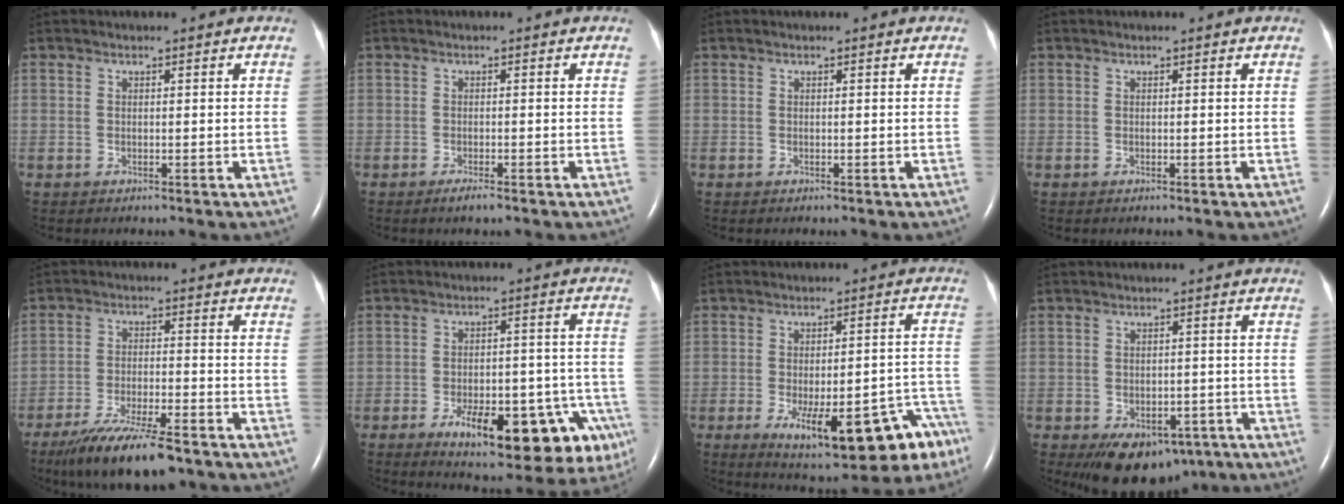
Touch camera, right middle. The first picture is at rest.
{"total": 1.6, "force": [-1.1, 0.1, 1.1], "torque": [-0.027, -0.005, -0.020]}
{"total": 0.0}
{"total": 0.0}
{"total": 12.2, "force": [-9.3, 2.0, 7.6], "torque": [-0.133, -0.030, -0.155]}
{"total": 19.8, "force": [-10.8, 7.2, 14.9], "torque": [-0.115, 0.032, -0.138]}
{"total": 18.0, "force": [-10.3, 4.9, 13.9], "torque": [-0.111, 0.025, -0.131]}
{"total": 10.5, "force": [-6.2, 6.2, 5.7], "torque": [-0.089, 0.004, -0.081]}